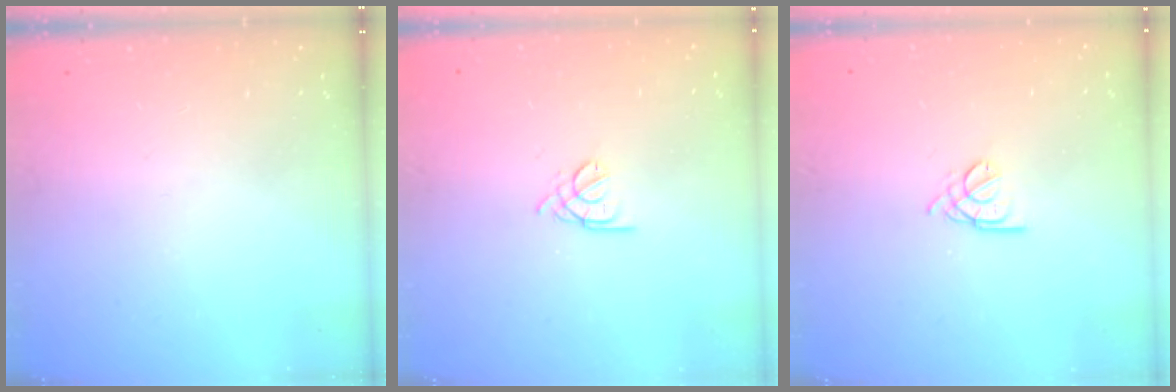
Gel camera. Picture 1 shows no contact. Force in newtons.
{"total": 1.7, "press": 1.7, "slide": 0.4}
{"total": 2.8, "press": 2.7, "slide": 0.5}